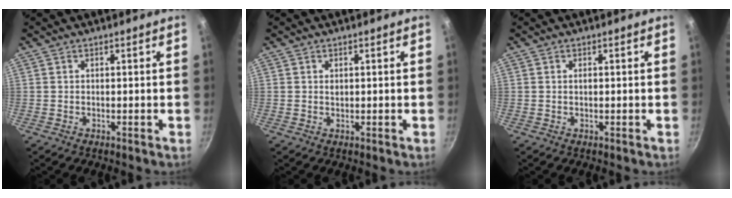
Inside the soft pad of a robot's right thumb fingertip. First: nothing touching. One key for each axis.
{"total": 0.8, "fx": 0.3, "fy": 0.6, "fz": 0.6, "tx": -0.007, "ty": 0.002, "tz": 0.004}
{"total": 0.8, "fx": 0.1, "fy": 0.5, "fz": 0.7, "tx": -0.011, "ty": 0.002, "tz": 0.001}